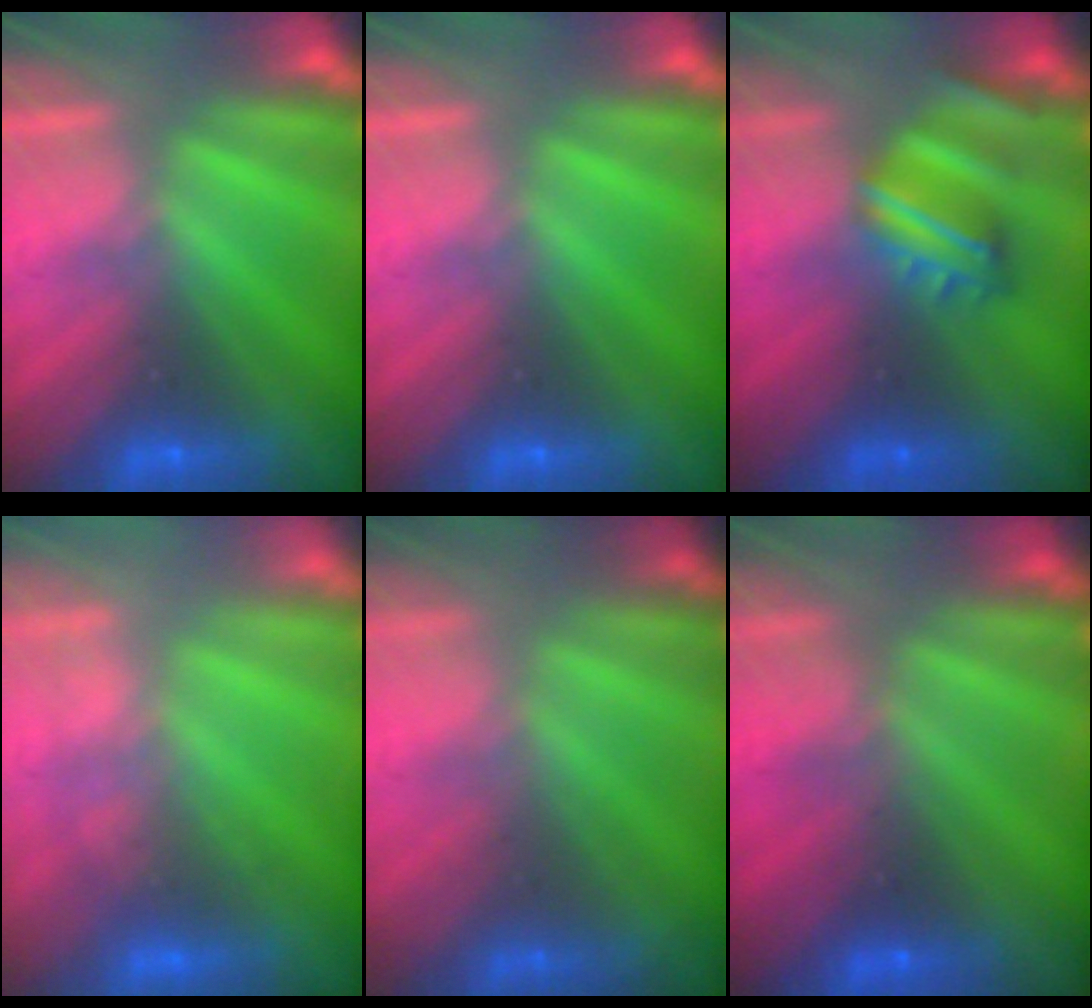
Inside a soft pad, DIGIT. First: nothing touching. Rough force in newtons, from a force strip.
{"total": 0.0}
{"total": 4.7}
{"total": 2.7}
{"total": 1.8}
{"total": 2.9}